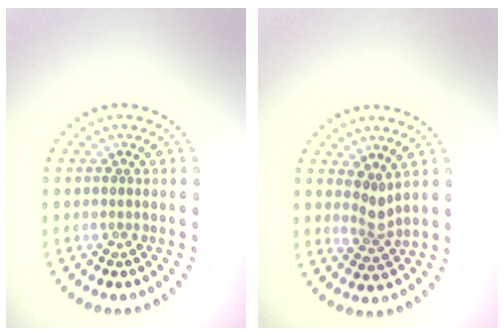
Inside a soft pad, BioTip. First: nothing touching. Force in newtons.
{"total": 2.0, "press": 1.3, "slide": 1.5}